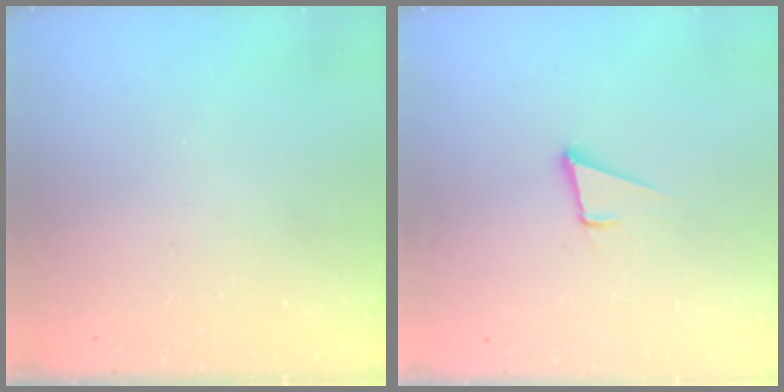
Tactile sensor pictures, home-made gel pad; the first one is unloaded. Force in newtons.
{"total": 3.6, "press": 2.7, "slide": 2.4}